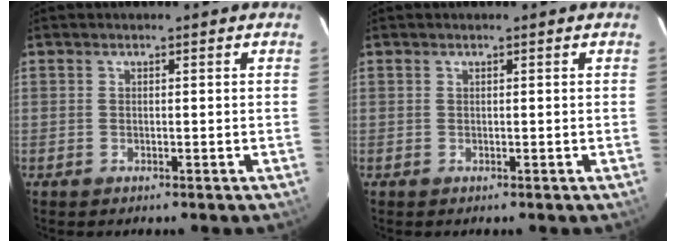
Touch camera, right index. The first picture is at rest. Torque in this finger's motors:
{"motor_torque": [-0.09, -0.04, 0.03, 0.01]}